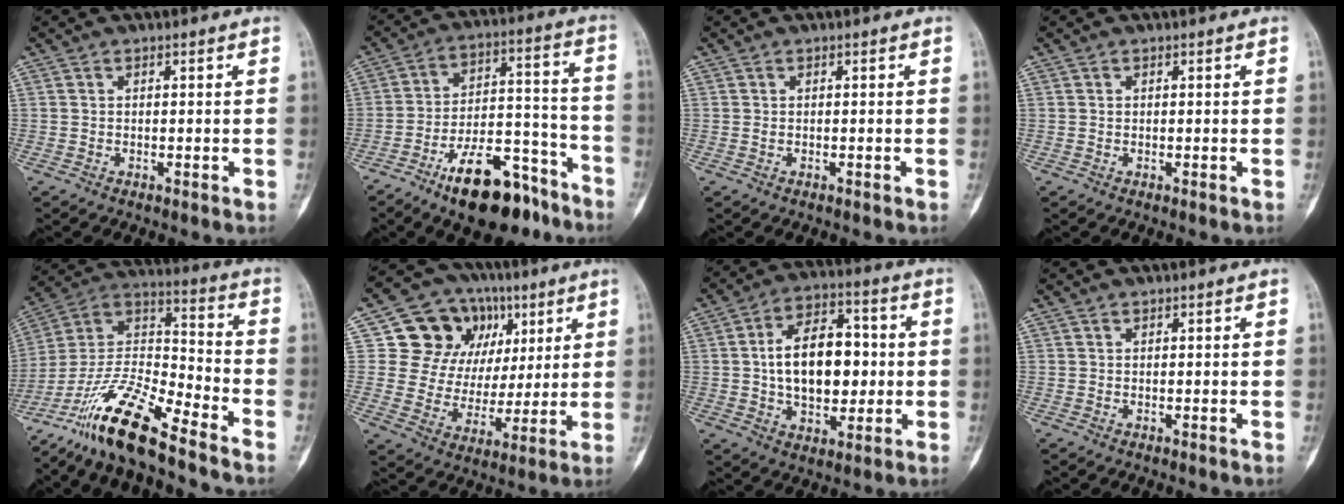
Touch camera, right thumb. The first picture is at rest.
{"total": 17.6, "force": [-11.8, 7.2, 10.9], "torque": [-0.144, 0.095, -0.187]}
{"total": 0.0}
{"total": 0.0}
{"total": 16.9, "force": [-12.8, 3.0, 10.6], "torque": [-0.201, 0.077, -0.240]}
{"total": 17.6, "force": [6.4, 14.6, 7.6], "torque": [-0.068, 0.010, 0.119]}
{"total": 15.8, "force": [0.5, 9.6, 12.5], "torque": [-0.165, 0.020, 0.010]}
{"total": 0.0}